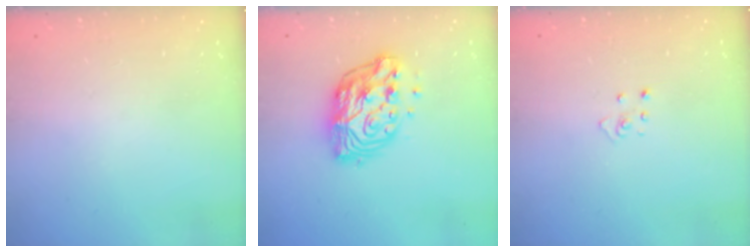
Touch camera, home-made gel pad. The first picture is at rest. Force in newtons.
{"total": 12.5, "press": 12.5, "slide": 1.1}
{"total": 2.9, "press": 2.9, "slide": 0.2}